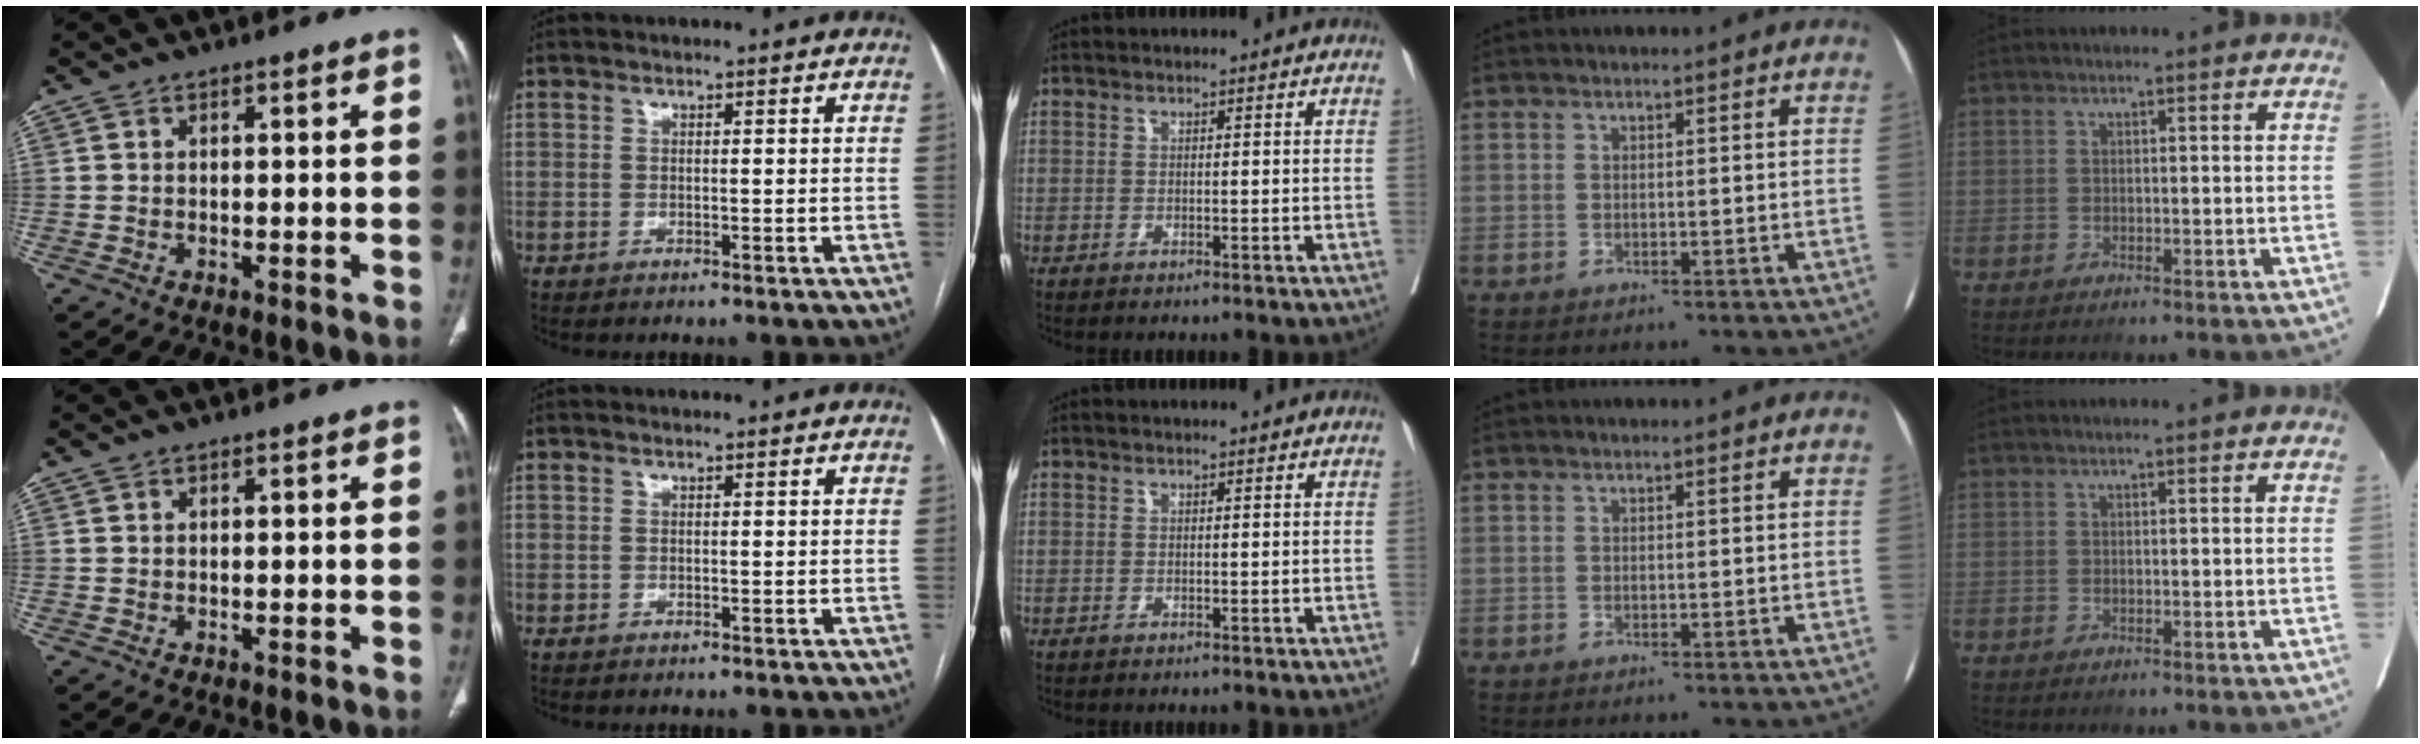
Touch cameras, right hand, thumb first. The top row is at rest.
{}